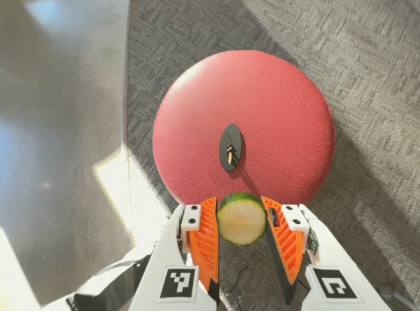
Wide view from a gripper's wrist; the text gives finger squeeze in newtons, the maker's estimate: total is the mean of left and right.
{"total": 13.1, "left": 13.1, "right": 13.2}